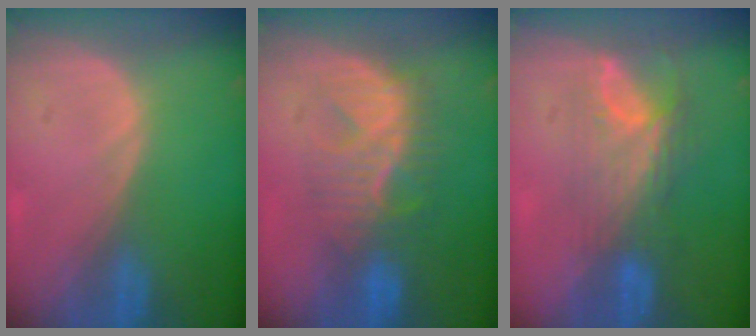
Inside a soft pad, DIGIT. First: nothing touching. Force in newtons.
{"total": 8.0, "press": 7.9, "slide": 1.1}
{"total": 8.0, "press": 6.6, "slide": 4.5}